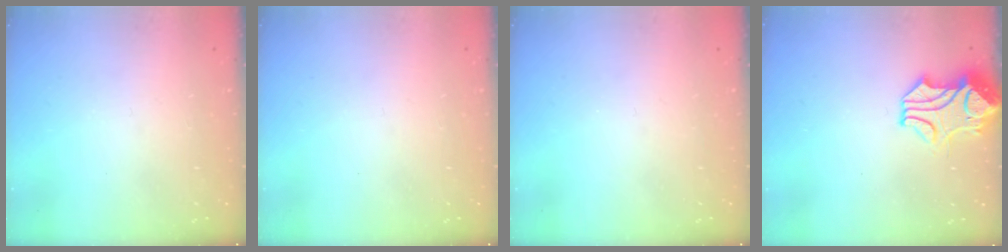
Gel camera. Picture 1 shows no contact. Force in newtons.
{"total": 0.0}
{"total": 0.0}
{"total": 2.1, "press": 1.9, "slide": 1.0}